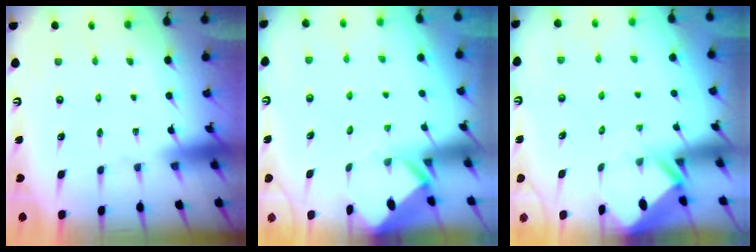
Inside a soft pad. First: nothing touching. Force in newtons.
{"total": 3.4, "press": 3.4, "slide": 0.1}
{"total": 2.8, "press": 2.8, "slide": 0.1}